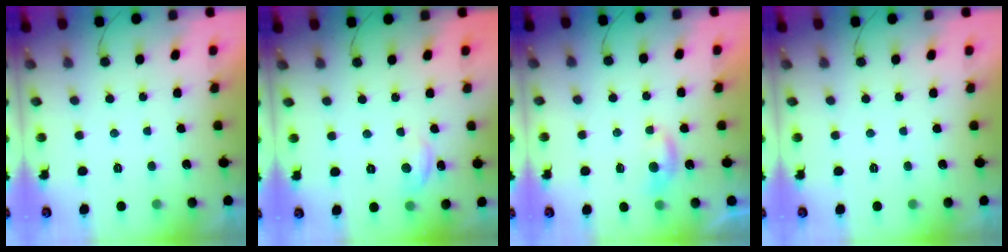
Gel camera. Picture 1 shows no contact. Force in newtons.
{"total": 6.6, "press": 6.5, "slide": 0.7}
{"total": 4.8, "press": 4.8, "slide": 0.6}
{"total": 0.0}